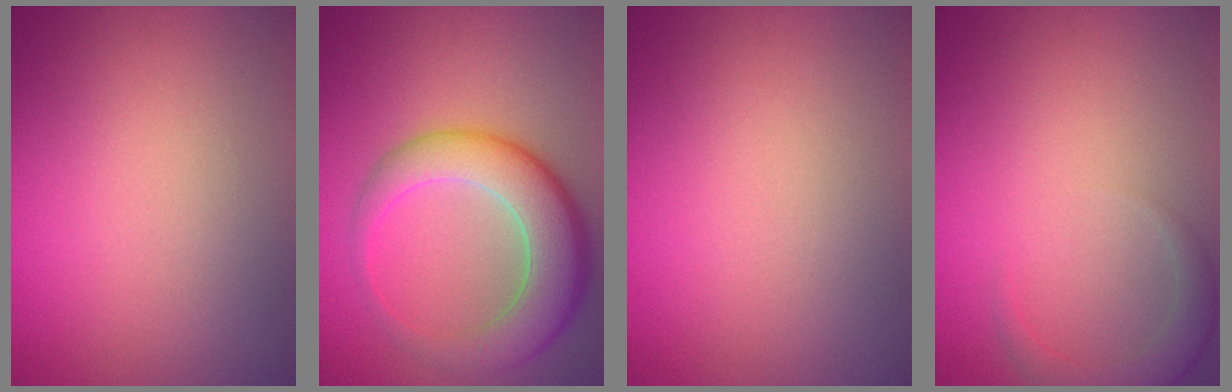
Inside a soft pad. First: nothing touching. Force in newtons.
{"total": 7.8, "press": 7.8, "slide": 0.3}
{"total": 0.0}
{"total": 2.3, "press": 2.3, "slide": 0.1}